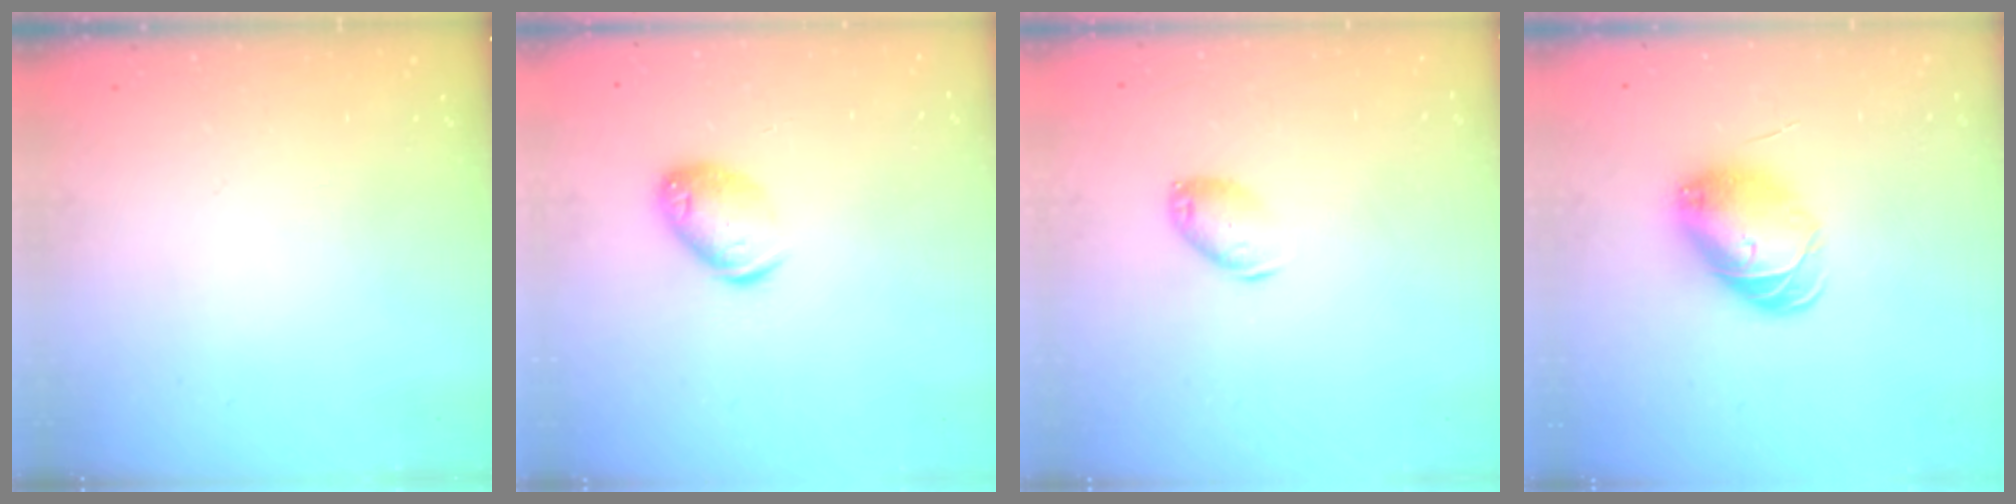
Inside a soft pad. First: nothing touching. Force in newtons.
{"total": 9.0, "press": 8.9, "slide": 1.5}
{"total": 6.3, "press": 6.3, "slide": 0.2}
{"total": 7.3, "press": 7.2, "slide": 0.4}